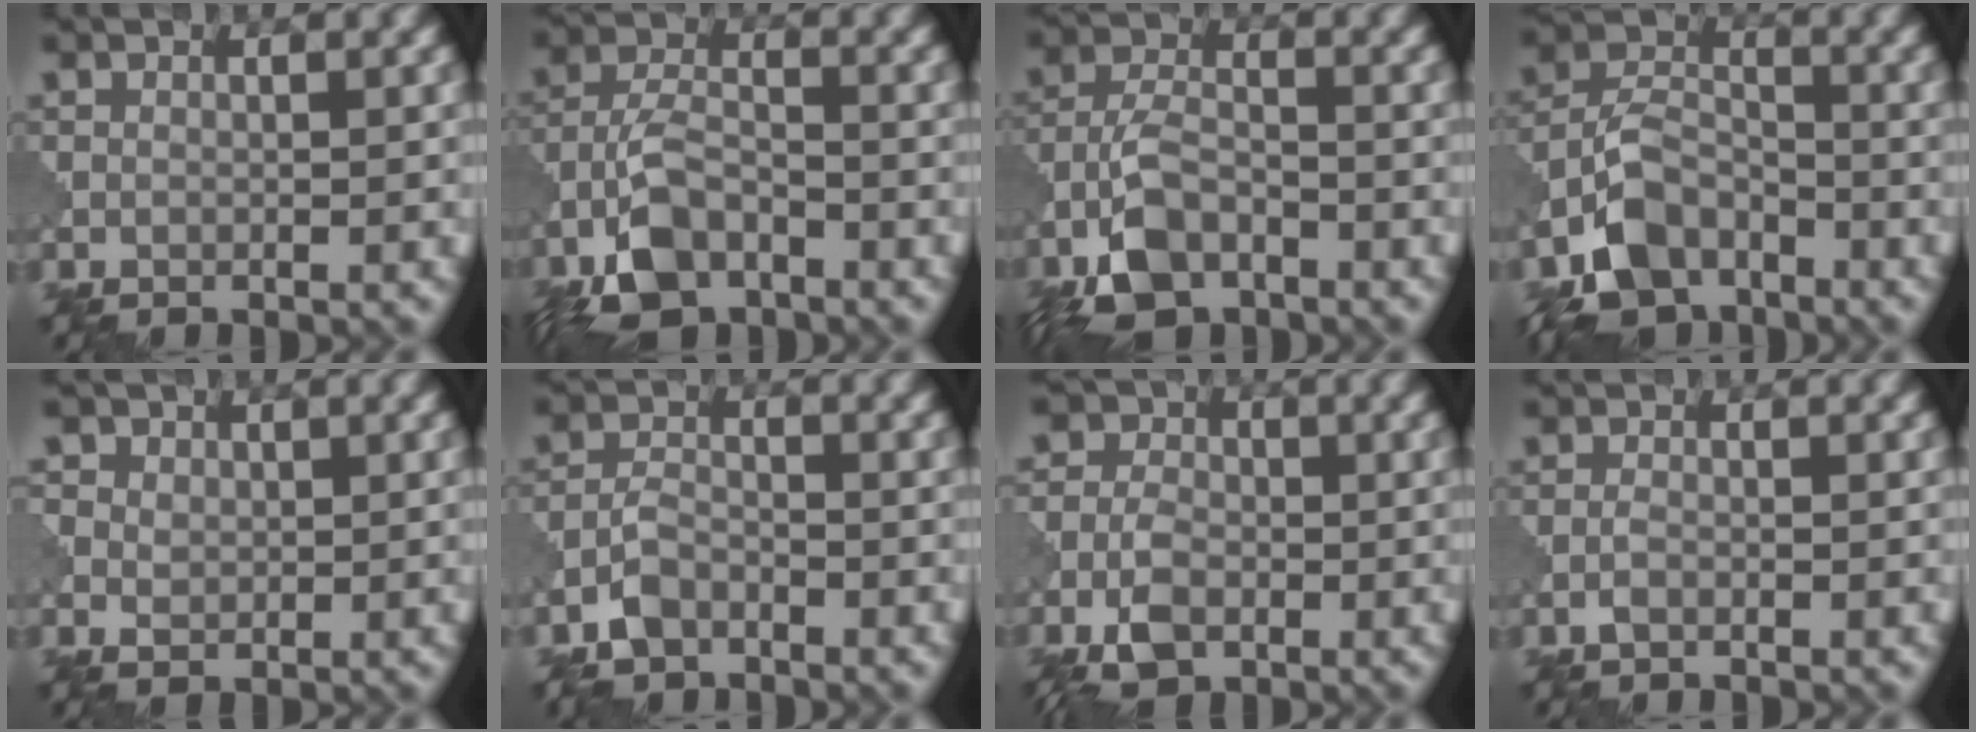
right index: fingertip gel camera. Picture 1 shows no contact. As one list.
[{"total": 6.6, "force": [-4.1, 3.0, 4.2], "torque": [-0.083, 0.003, -0.090]}, {"total": 6.3, "force": [-3.8, 2.9, 4.1], "torque": [-0.081, 0.001, -0.085]}, {"total": 7.8, "force": [-5.1, 4.3, 4.1], "torque": [-0.082, 0.005, -0.106]}, {"total": 4.4, "force": [1.7, 3.6, 1.9], "torque": [-0.034, 0.016, 0.014]}, {"total": 2.9, "force": [-2.1, 1.5, 1.4], "torque": [-0.026, 0.004, -0.052]}, {"total": 5.5, "force": [-1.7, 4.0, 3.4], "torque": [-0.044, -0.004, -0.038]}, {"total": 1.0, "force": [-0.6, 0.4, 0.7], "torque": [-0.015, 0.002, -0.015]}]